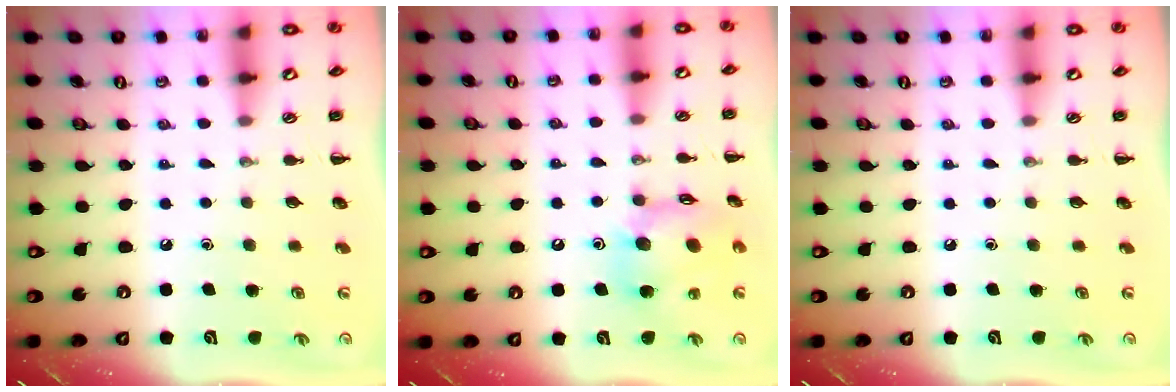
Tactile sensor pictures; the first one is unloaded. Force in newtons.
{"total": 14.4, "press": 14.3, "slide": 2.1}
{"total": 0.0}